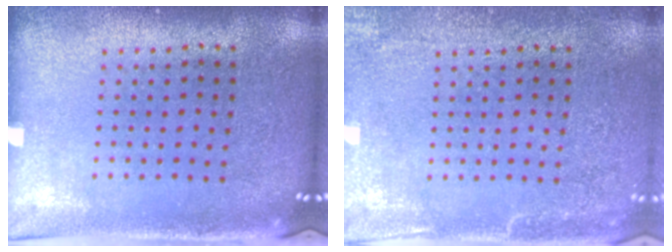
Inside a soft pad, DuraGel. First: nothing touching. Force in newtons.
{"total": 3.0, "press": 3.0, "slide": 0.3}